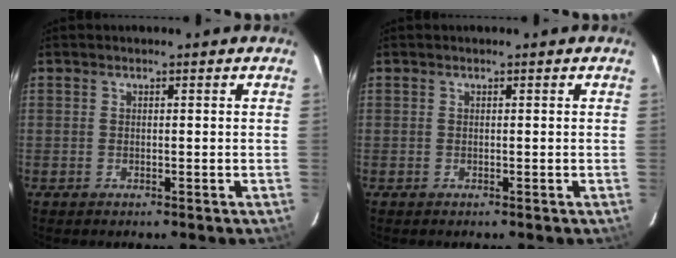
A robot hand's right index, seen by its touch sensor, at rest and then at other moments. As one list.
[{"total": 0.0}]